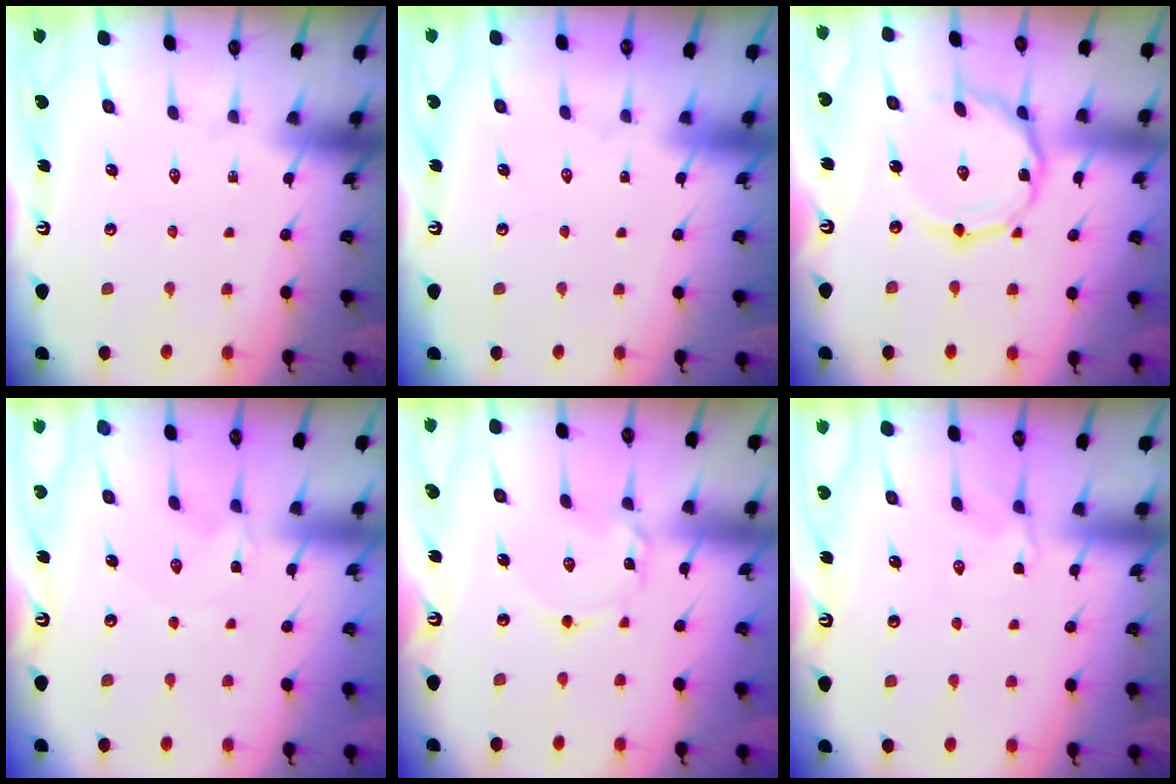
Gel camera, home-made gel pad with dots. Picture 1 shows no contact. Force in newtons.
{"total": 1.6, "press": 1.6, "slide": 0.1}
{"total": 9.3, "press": 9.3, "slide": 0.7}
{"total": 0.0}
{"total": 1.9, "press": 1.9, "slide": 0.2}
{"total": 2.2, "press": 1.9, "slide": 1.2}